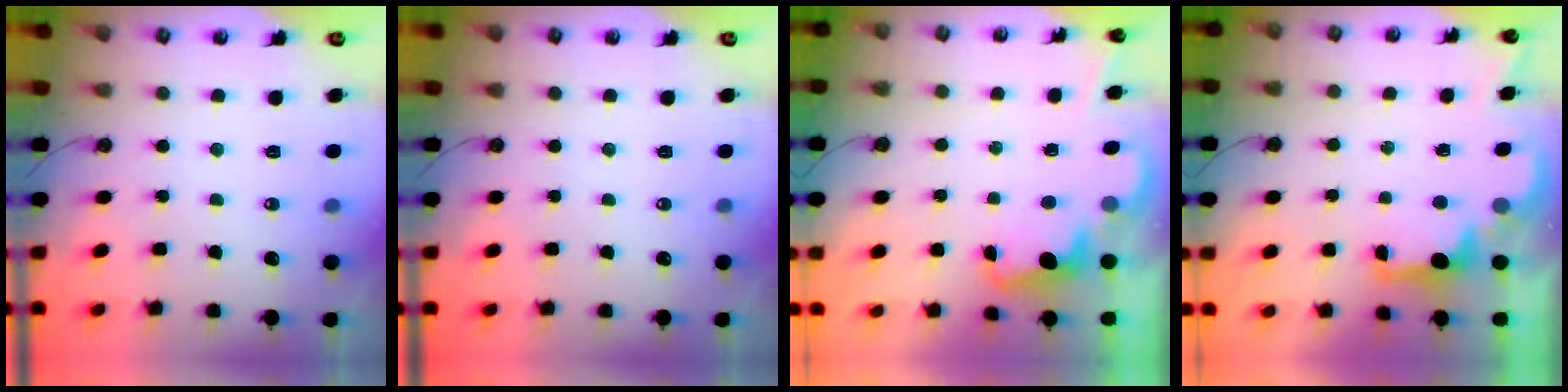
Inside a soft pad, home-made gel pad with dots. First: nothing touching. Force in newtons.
{"total": 0.0}
{"total": 2.4, "press": 2.4, "slide": 0.5}
{"total": 2.0, "press": 1.9, "slide": 0.8}